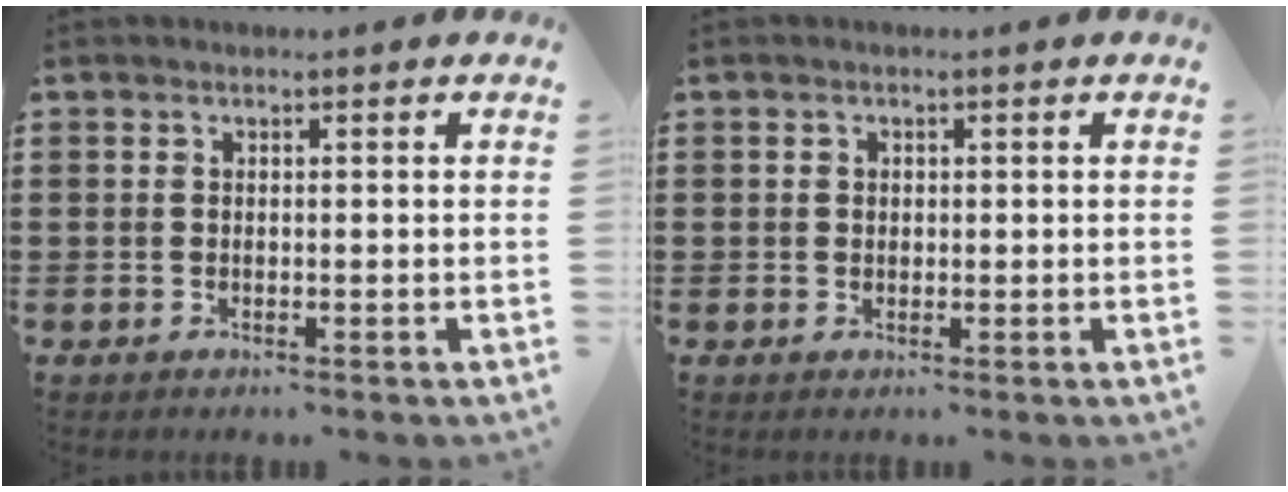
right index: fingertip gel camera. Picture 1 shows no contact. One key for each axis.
{"total": 0.7, "fx": 0.2, "fy": 0.7, "fz": 0.2, "tx": -0.005, "ty": 0.003, "tz": 0.004}